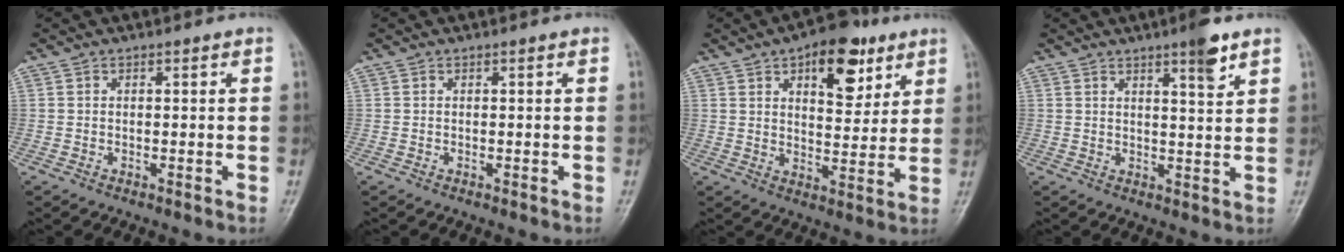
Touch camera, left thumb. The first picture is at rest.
{"total": 0.0}
{"total": 12.8, "force": [6.6, 6.5, 8.9], "torque": [-0.090, -0.025, 0.095]}
{"total": 5.3, "force": [3.4, 0.8, 3.9], "torque": [-0.052, -0.022, 0.049]}